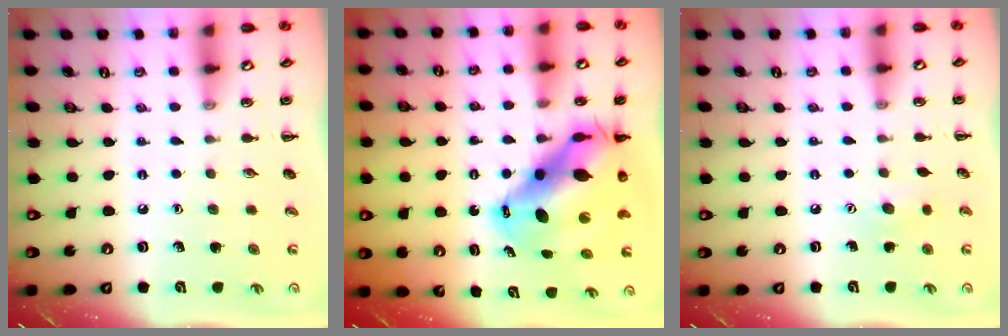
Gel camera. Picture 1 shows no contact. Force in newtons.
{"total": 15.6, "press": 15.1, "slide": 4.0}
{"total": 6.2, "press": 6.1, "slide": 1.3}